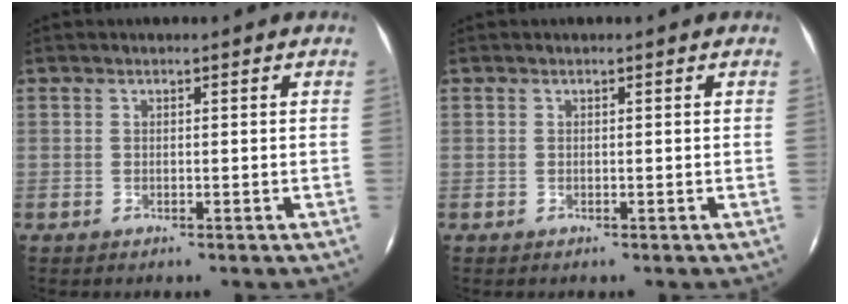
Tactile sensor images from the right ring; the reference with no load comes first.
{"total": 0.0}